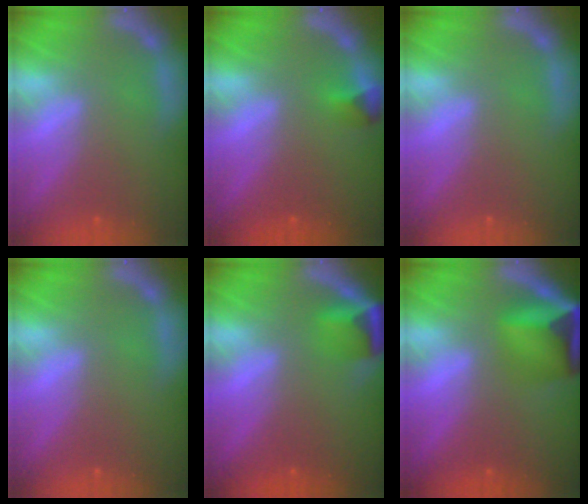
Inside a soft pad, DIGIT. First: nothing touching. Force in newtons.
{"total": 1.4}
{"total": 0.0}
{"total": 0.0}
{"total": 3.4}
{"total": 8.1}